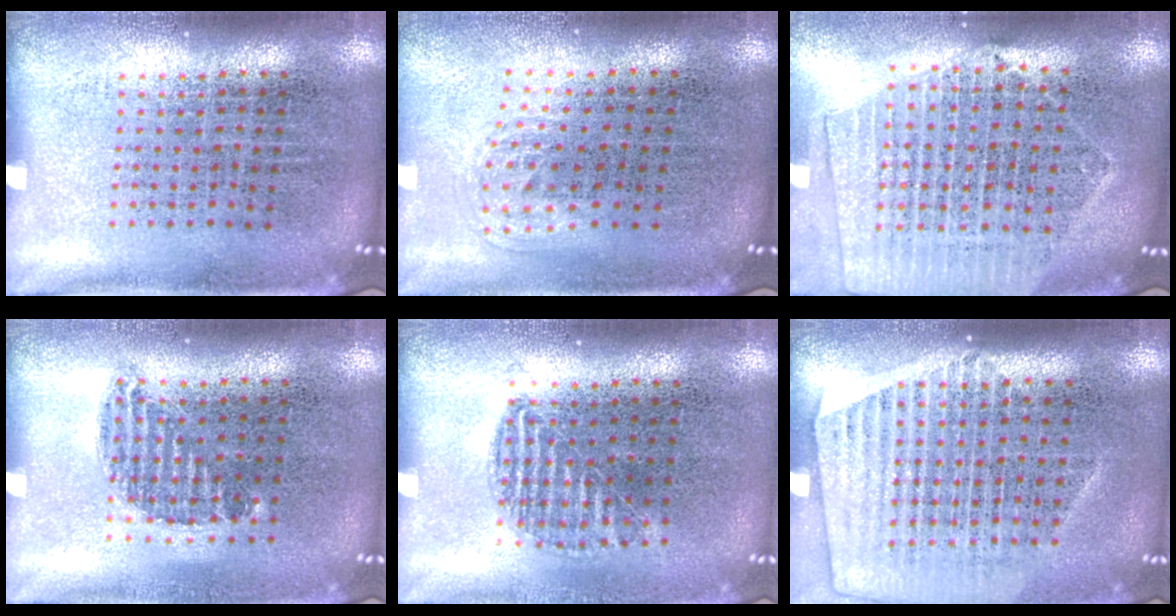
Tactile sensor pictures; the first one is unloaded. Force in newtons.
{"total": 1.0, "press": 0.6, "slide": 0.8}
{"total": 2.0, "press": 1.8, "slide": 0.9}
{"total": 0.8, "press": 0.7, "slide": 0.5}
{"total": 0.9, "press": 0.8, "slide": 0.3}
{"total": 1.3, "press": 1.2, "slide": 0.5}